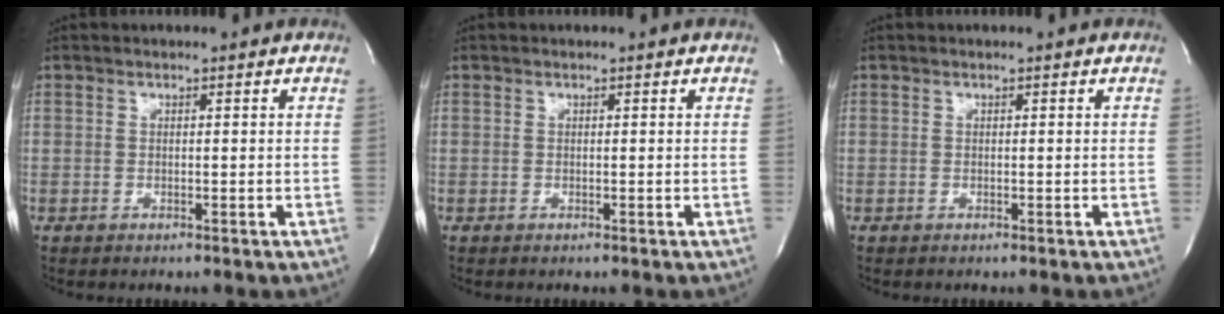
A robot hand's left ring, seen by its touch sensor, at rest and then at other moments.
{"total": 0.0}
{"total": 0.0}